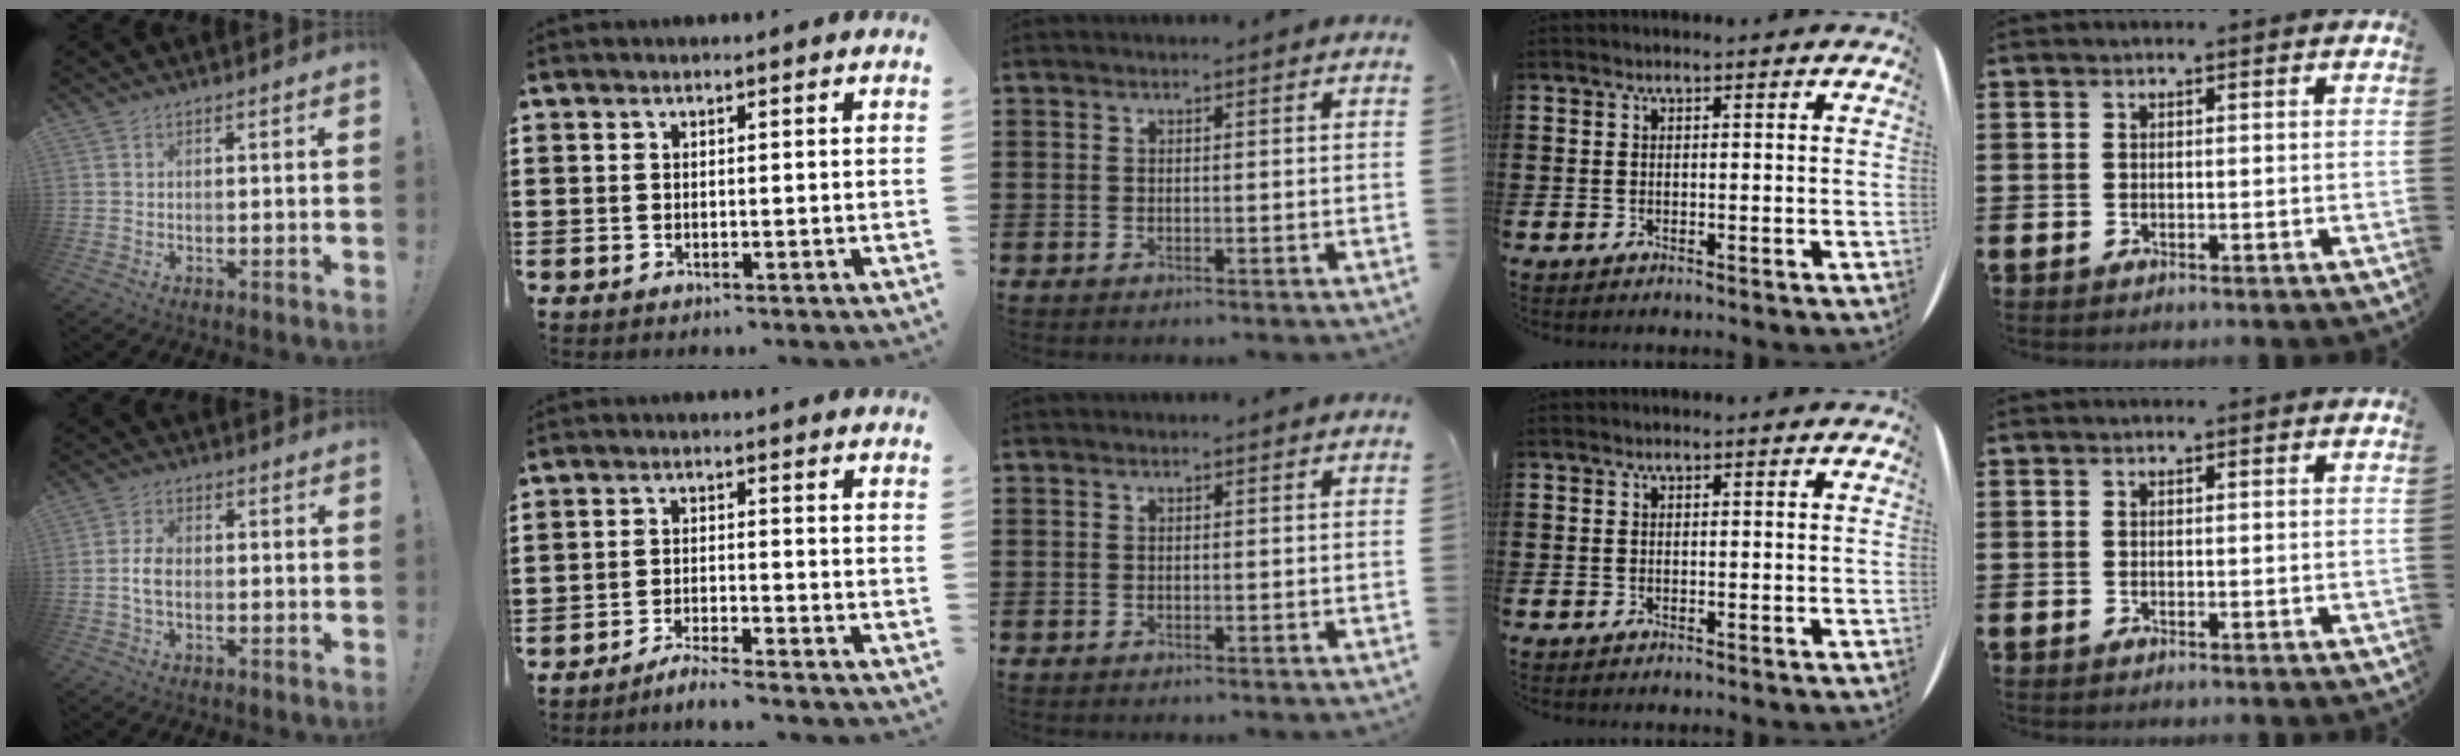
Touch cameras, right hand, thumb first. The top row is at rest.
{"thumb": {"total": 4.7, "force": [-0.7, 2.8, 3.7], "torque": [-0.068, 0.003, -0.015]}, "index": {"total": 2.9, "force": [-2.8, -0.3, 0.4], "torque": [-0.011, 0.002, -0.057]}}